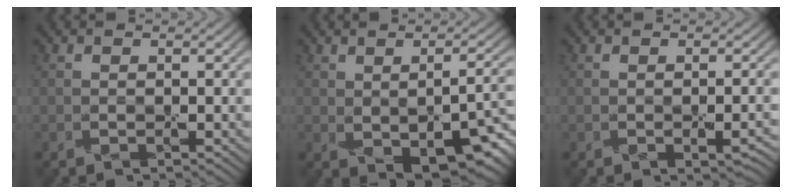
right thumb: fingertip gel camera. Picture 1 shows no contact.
{"total": 9.4, "force": [-2.1, 4.3, 8.0], "torque": [-0.118, -0.015, -0.014]}
{"total": 2.3, "force": [-0.8, 0.7, 2.0], "torque": [-0.032, -0.007, -0.005]}